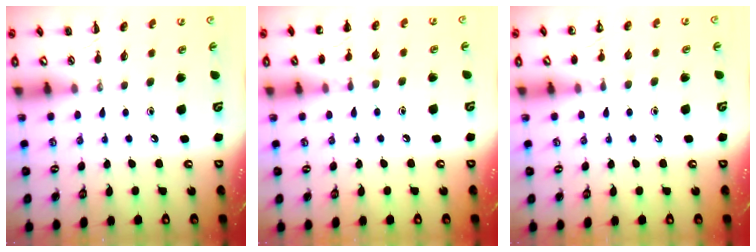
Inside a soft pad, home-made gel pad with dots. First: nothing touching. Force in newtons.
{"total": 5.5, "press": 5.3, "slide": 1.6}
{"total": 6.0, "press": 5.7, "slide": 1.9}